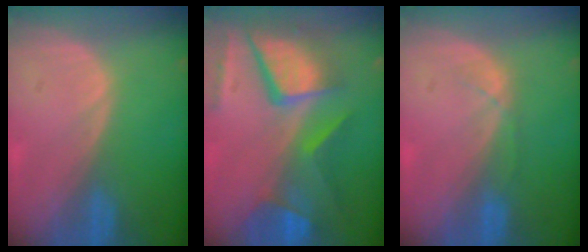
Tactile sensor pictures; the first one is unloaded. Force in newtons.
{"total": 12.0, "press": 9.8, "slide": 6.9}
{"total": 1.4, "press": 1.3, "slide": 0.3}